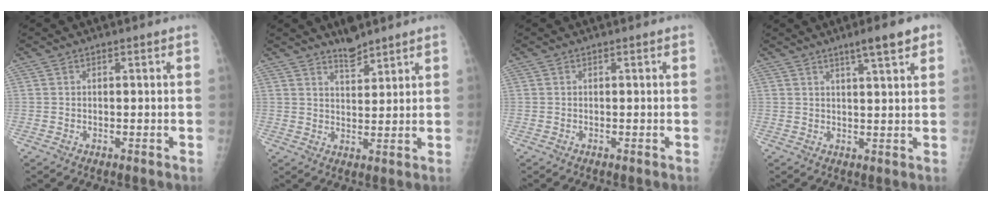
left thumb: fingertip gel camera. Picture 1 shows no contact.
{"total": 4.5, "force": [3.9, 1.3, 1.8], "torque": [-0.019, -0.032, 0.067]}
{"total": 0.0}
{"total": 6.0, "force": [3.6, 0.7, 4.7], "torque": [-0.066, -0.011, 0.053]}